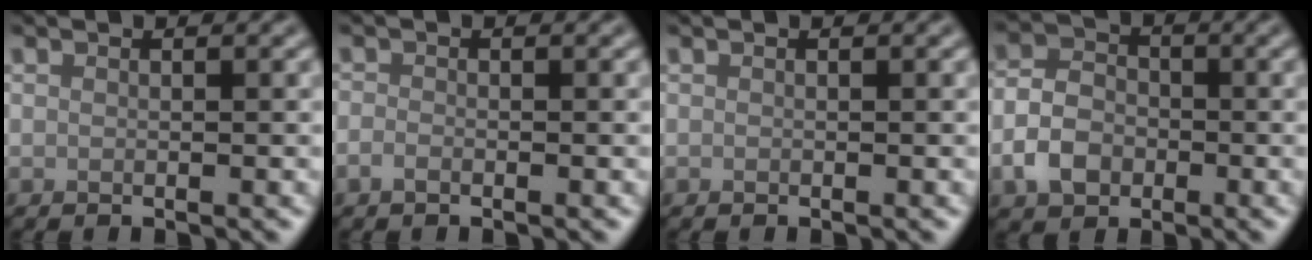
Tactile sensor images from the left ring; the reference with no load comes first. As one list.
[{"total": 1.0, "force": [-0.6, 0.5, 0.6], "torque": [-0.012, 0.001, -0.013]}, {"total": 0.0}, {"total": 4.1, "force": [-1.5, 3.1, 2.3], "torque": [-0.045, 0.002, -0.035]}]